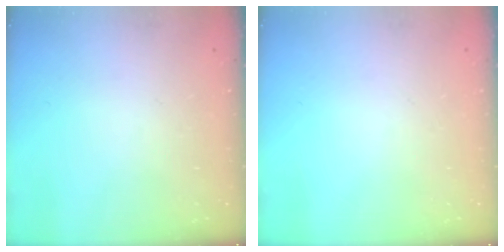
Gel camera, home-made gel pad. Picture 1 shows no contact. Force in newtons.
{"total": 0.0}